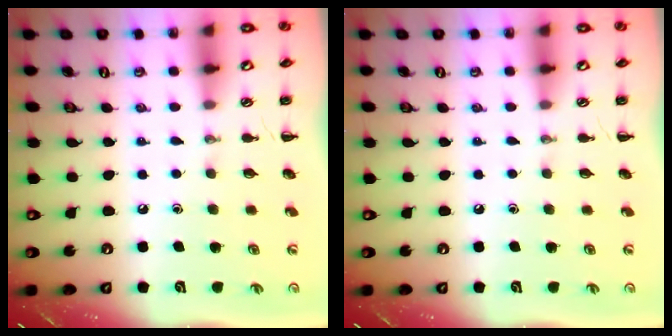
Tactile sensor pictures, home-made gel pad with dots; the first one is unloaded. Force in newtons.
{"total": 0.0}